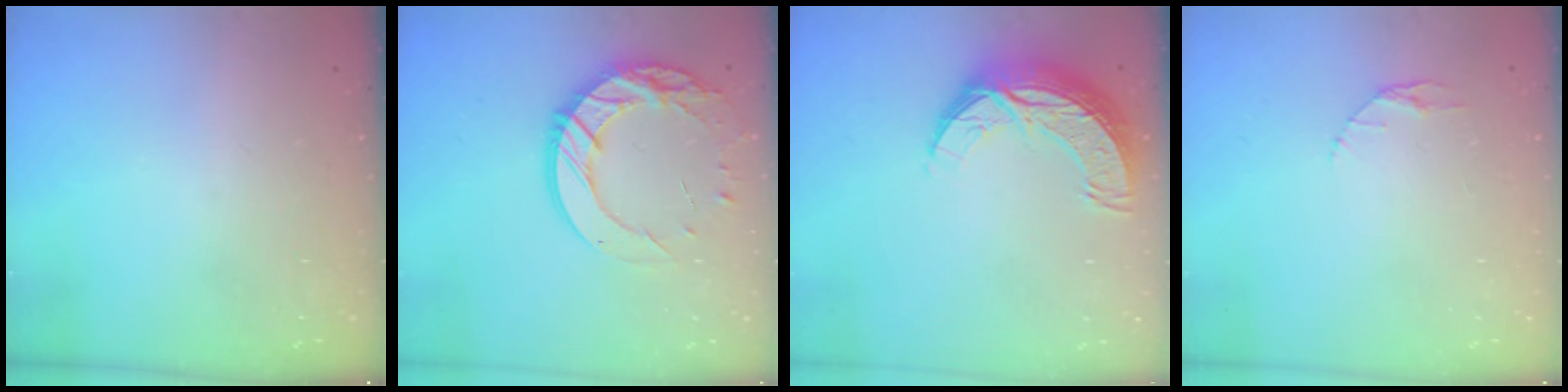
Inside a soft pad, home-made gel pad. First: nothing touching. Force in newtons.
{"total": 16.5, "press": 16.5, "slide": 1.4}
{"total": 10.2, "press": 10.2, "slide": 0.6}
{"total": 2.9, "press": 2.9, "slide": 0.4}